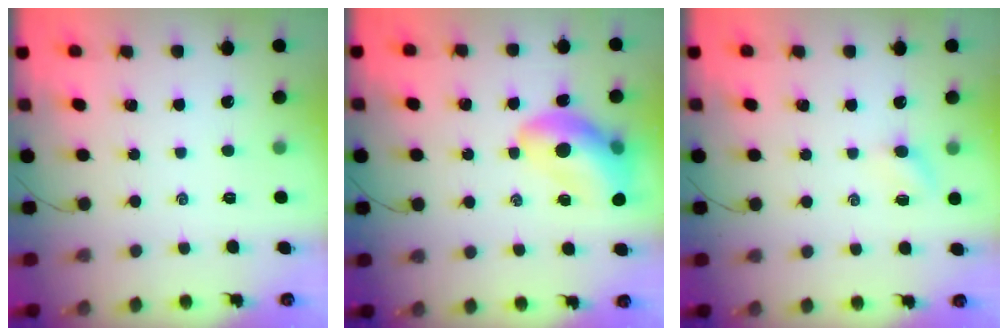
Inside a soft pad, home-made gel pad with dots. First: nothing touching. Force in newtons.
{"total": 12.6, "press": 12.1, "slide": 3.4}
{"total": 3.5, "press": 3.3, "slide": 1.1}